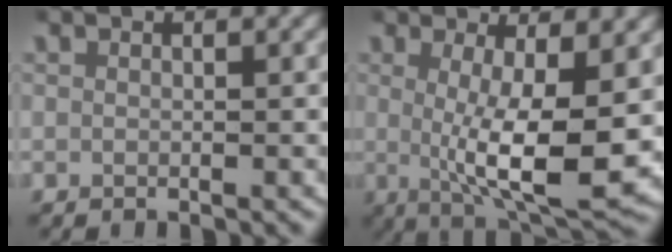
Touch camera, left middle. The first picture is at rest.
{"total": 9.0, "force": [0.4, 2.8, 8.5], "torque": [-0.134, -0.024, 0.015]}